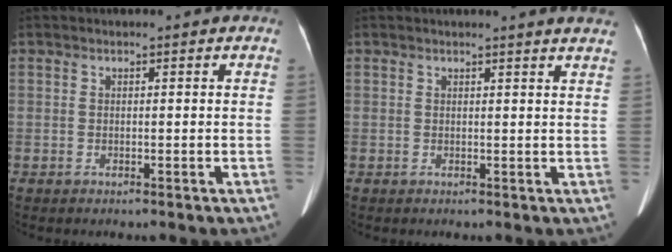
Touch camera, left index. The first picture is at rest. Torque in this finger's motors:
{"motor_torque": [0.52, -0.92, -0.01, 0.00]}